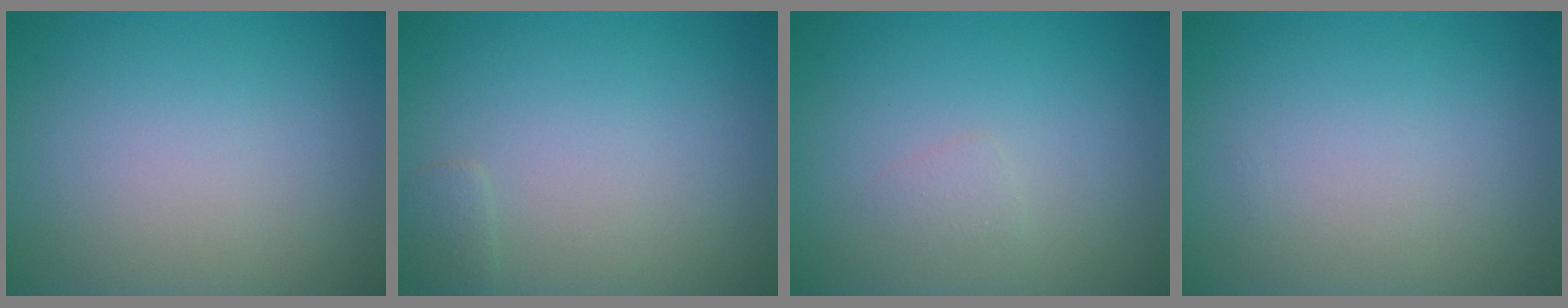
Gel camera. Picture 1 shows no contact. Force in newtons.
{"total": 0.8, "press": 0.8, "slide": 0.1}
{"total": 0.7, "press": 0.7, "slide": 0.0}
{"total": 0.0}